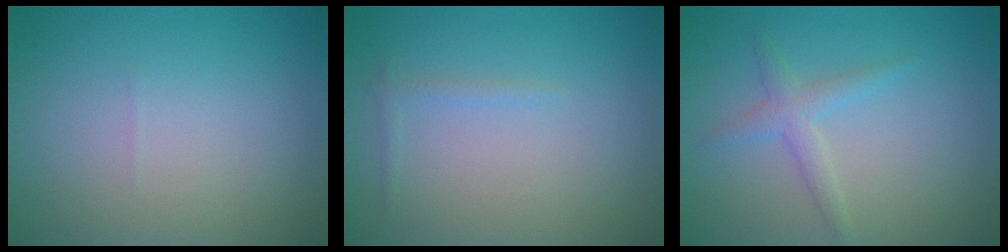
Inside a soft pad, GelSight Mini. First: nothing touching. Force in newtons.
{"total": 0.7, "press": 0.7, "slide": 0.1}
{"total": 1.9, "press": 1.9, "slide": 0.1}